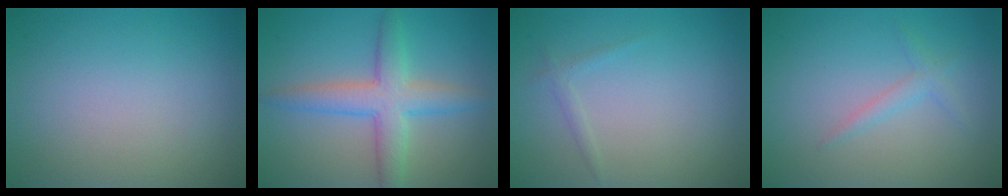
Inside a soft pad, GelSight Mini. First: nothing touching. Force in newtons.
{"total": 5.0, "press": 5.0, "slide": 0.1}
{"total": 0.9, "press": 0.9, "slide": 0.1}
{"total": 1.3, "press": 1.3, "slide": 0.1}